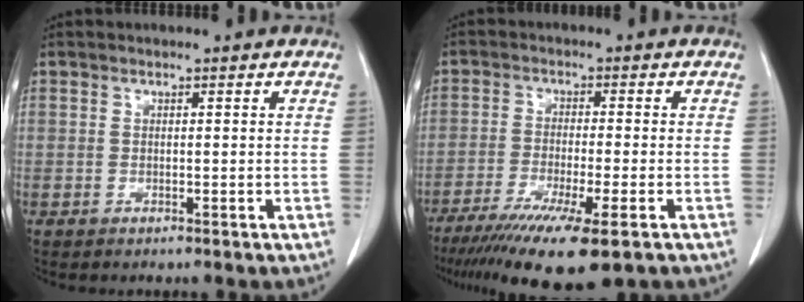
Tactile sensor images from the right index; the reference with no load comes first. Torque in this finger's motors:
{"motor_torque": [2.14, 0.00, 0.73, 0.21]}